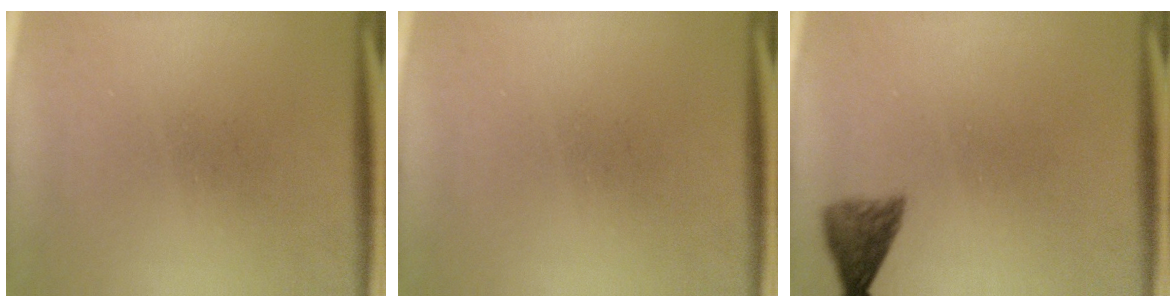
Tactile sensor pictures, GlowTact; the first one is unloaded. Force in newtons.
{"total": 0.0}
{"total": 3.2}